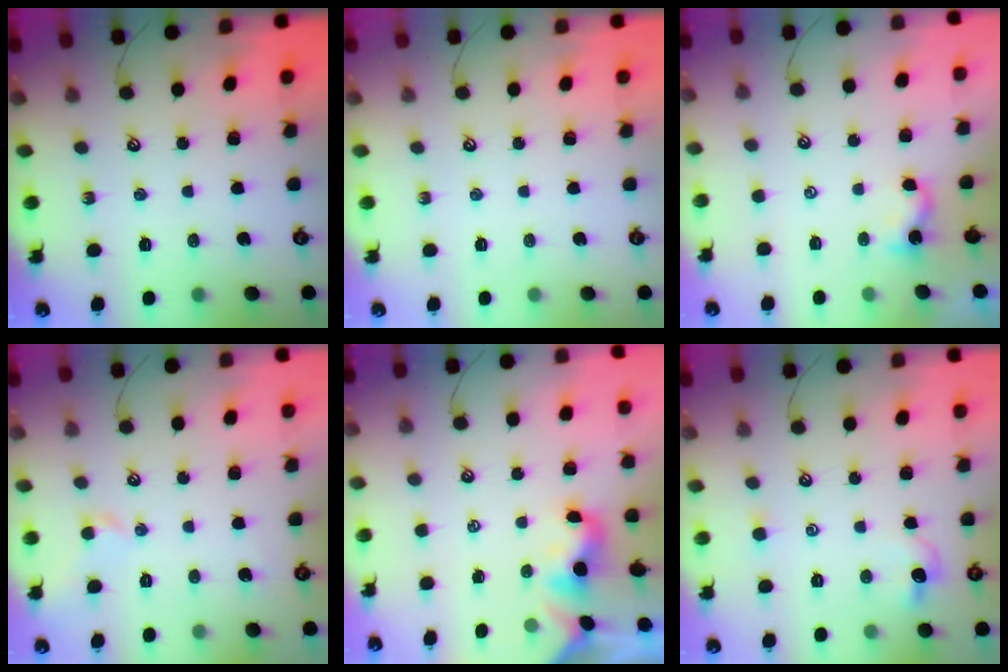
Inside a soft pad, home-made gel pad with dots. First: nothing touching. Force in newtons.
{"total": 0.0}
{"total": 3.7, "press": 3.7, "slide": 0.0}
{"total": 1.0, "press": 0.9, "slide": 0.4}
{"total": 2.0, "press": 1.9, "slide": 0.4}
{"total": 1.5, "press": 1.4, "slide": 0.6}